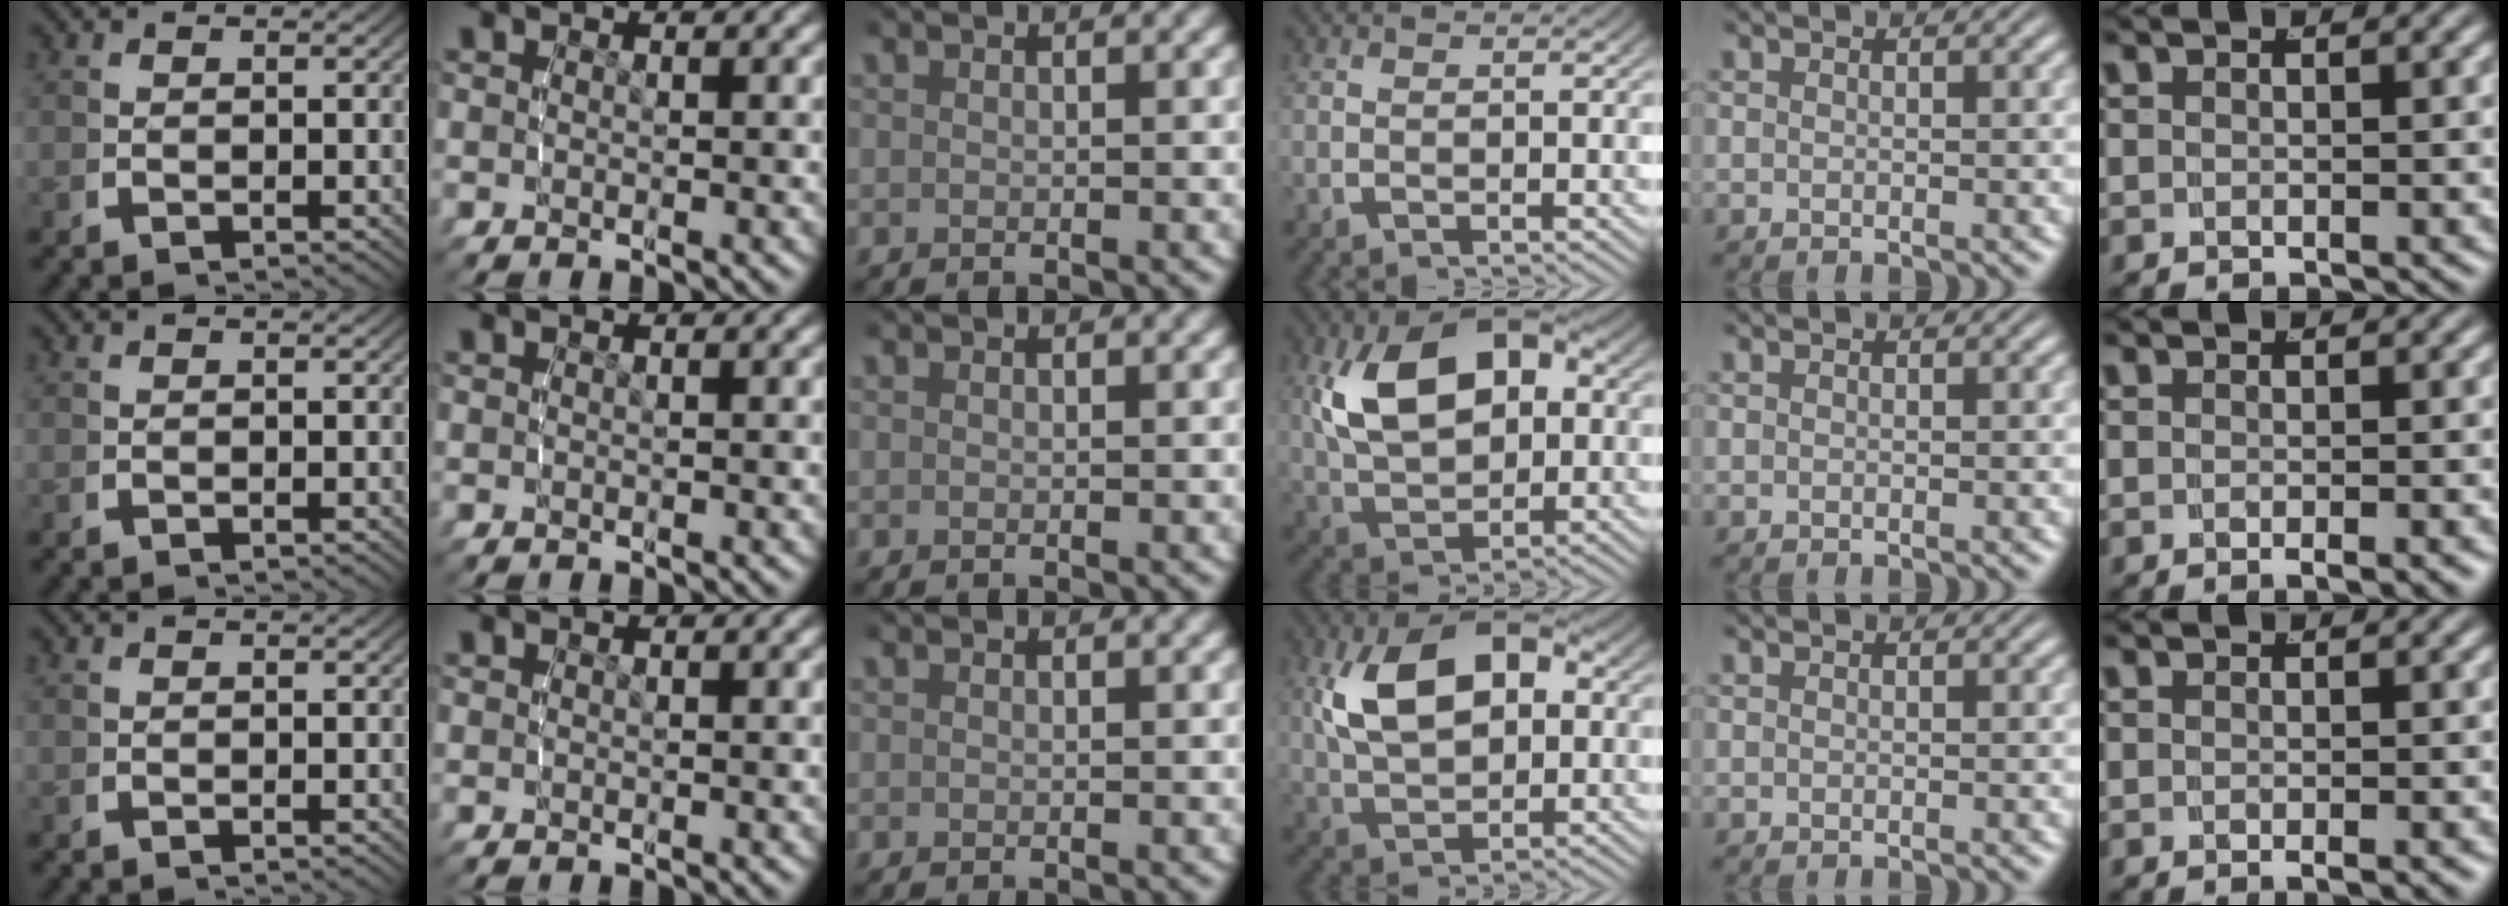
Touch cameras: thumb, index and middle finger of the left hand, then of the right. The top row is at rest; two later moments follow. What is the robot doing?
{"motion": "lift_and_place", "object": "lipstick"}